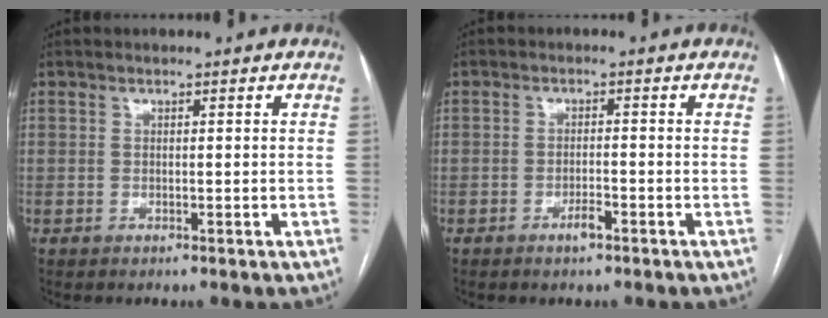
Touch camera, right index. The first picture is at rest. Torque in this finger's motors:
{"motor_torque": [-0.09, 0.18, 0.02, 0.01]}